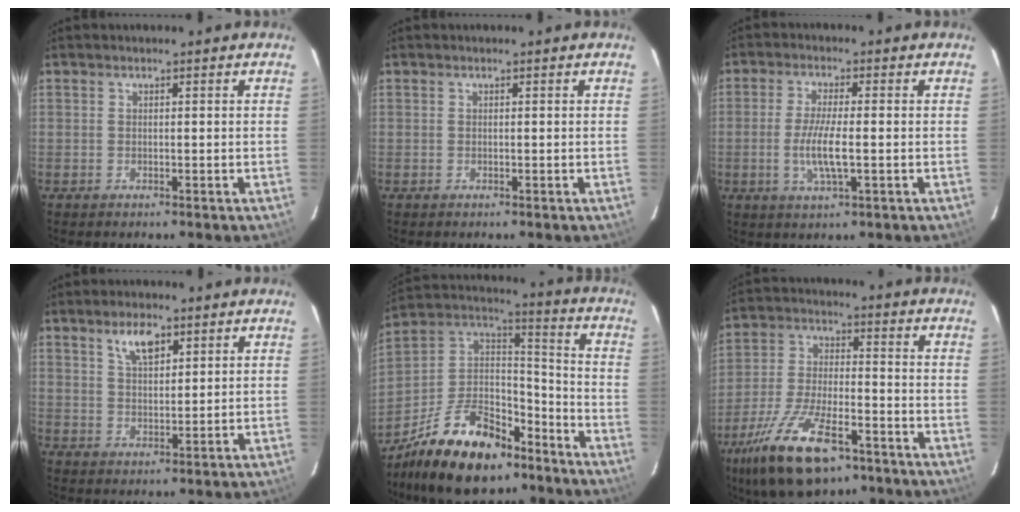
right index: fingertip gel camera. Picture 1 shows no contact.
{"total": 0.0}
{"total": 6.7, "force": [-1.3, 1.1, 6.4], "torque": [-0.127, -0.011, -0.025]}
{"total": 5.2, "force": [3.1, 2.2, 3.6], "torque": [-0.062, 0.004, 0.056]}
{"total": 23.1, "force": [-15.6, 11.1, 12.9], "torque": [-0.262, 0.030, -0.249]}
{"total": 17.5, "force": [-11.1, 6.8, 11.7], "torque": [-0.243, -0.032, -0.196]}